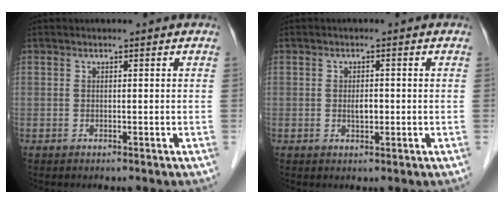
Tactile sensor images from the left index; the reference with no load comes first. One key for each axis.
{"total": 1.7, "fx": -0.4, "fy": 0.8, "fz": 1.5, "tx": -0.027, "ty": -0.004, "tz": -0.005}